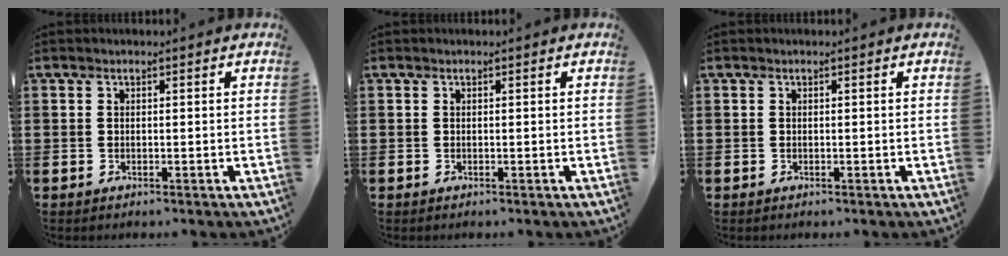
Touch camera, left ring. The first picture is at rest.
{"total": 0.0}
{"total": 0.0}